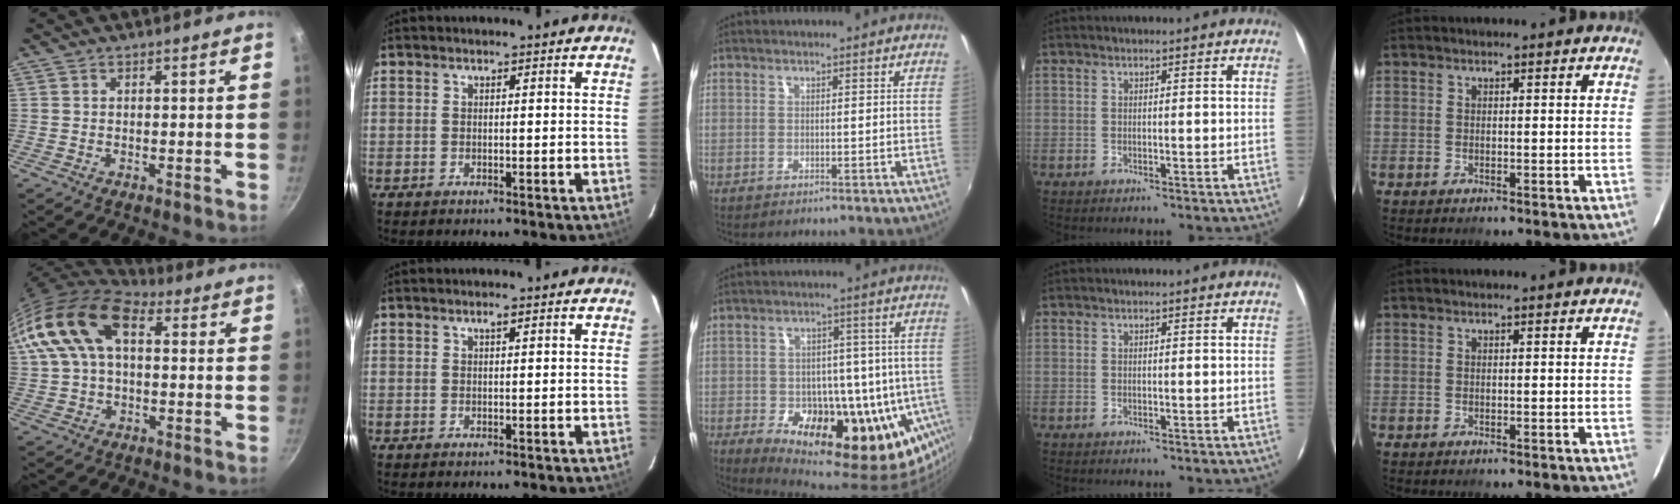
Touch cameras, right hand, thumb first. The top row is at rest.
{"thumb": {"total": 16.3, "force": [4.0, 9.8, 12.4], "torque": [-0.228, 0.029, 0.058]}, "index": {"total": 0.7, "force": [0.4, 0.1, 0.5], "torque": [-0.009, 0.004, 0.007]}, "middle": {"total": 24.3, "force": [-8.6, 14.2, 17.7], "torque": [-0.283, -0.025, -0.103]}}